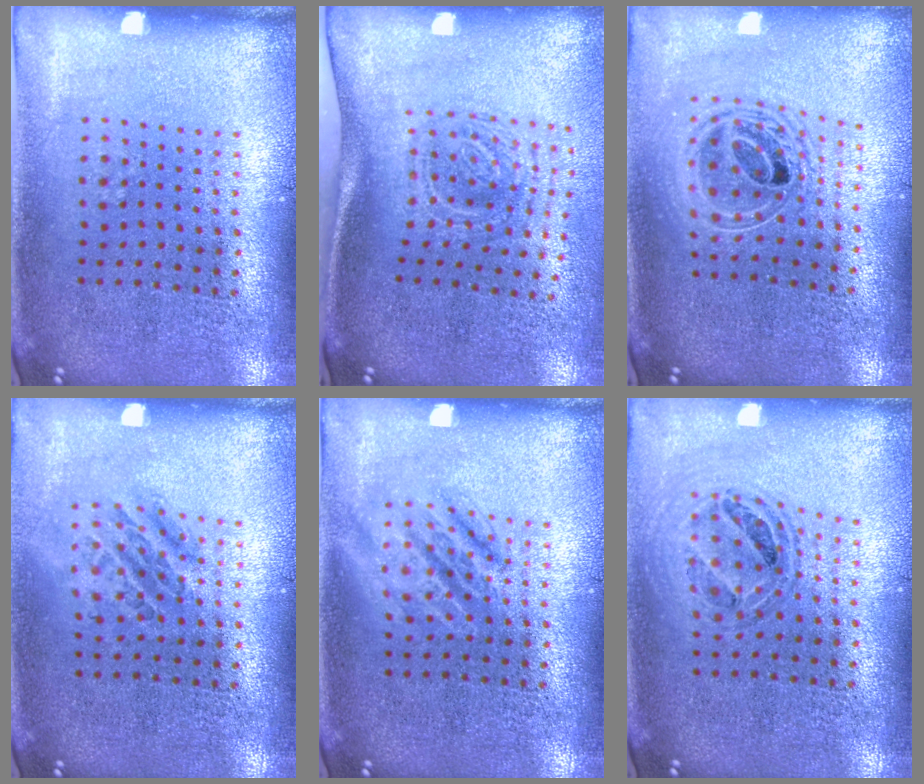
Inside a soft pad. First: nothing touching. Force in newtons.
{"total": 1.9, "press": 1.3, "slide": 1.4}
{"total": 2.0, "press": 1.5, "slide": 1.3}
{"total": 1.2, "press": 1.1, "slide": 0.4}
{"total": 2.3, "press": 2.2, "slide": 0.3}
{"total": 0.8, "press": 0.7, "slide": 0.3}